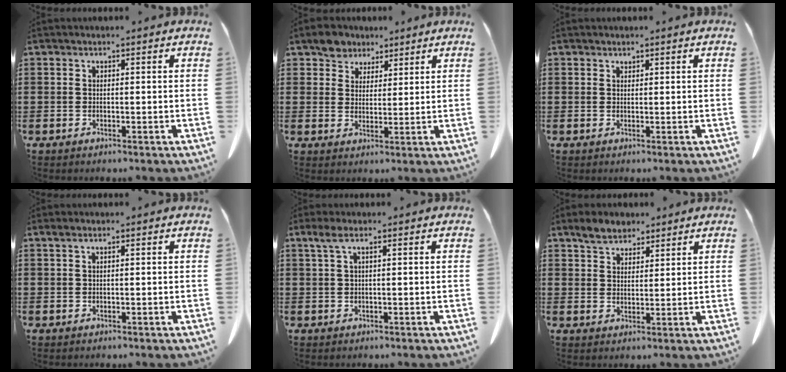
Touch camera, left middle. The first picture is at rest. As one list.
[{"total": 4.7, "force": [3.6, 2.9, 0.7], "torque": [-0.024, 0.005, 0.067]}, {"total": 0.7, "force": [0.6, 0.2, 0.0], "torque": [-0.002, -0.001, 0.013]}, {"total": 0.8, "force": [0.4, 0.2, 0.7], "torque": [-0.015, 0.003, 0.007]}, {"total": 1.9, "force": [0.6, 0.5, 1.7], "torque": [-0.035, 0.004, 0.010]}, {"total": 4.1, "force": [3.3, 2.0, 1.3], "torque": [-0.036, 0.003, 0.063]}]